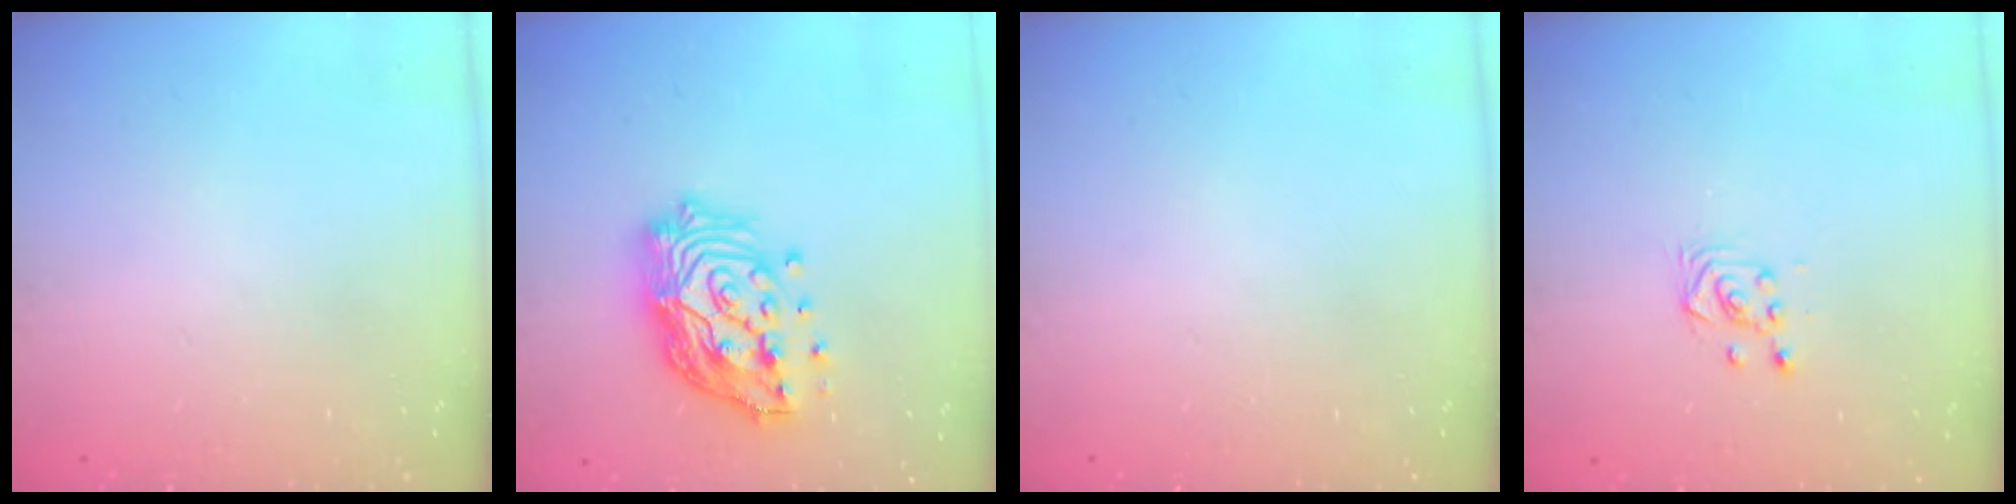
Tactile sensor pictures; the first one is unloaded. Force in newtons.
{"total": 19.7, "press": 19.5, "slide": 2.7}
{"total": 0.0}
{"total": 3.5, "press": 3.4, "slide": 0.8}